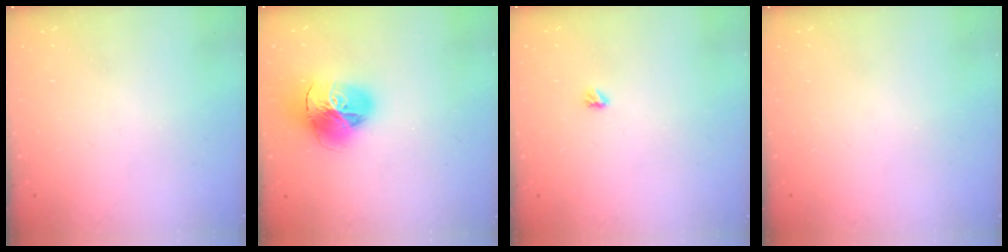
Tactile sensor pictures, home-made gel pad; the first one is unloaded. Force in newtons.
{"total": 18.2, "press": 18.1, "slide": 2.0}
{"total": 2.9, "press": 2.9, "slide": 0.5}
{"total": 0.0}